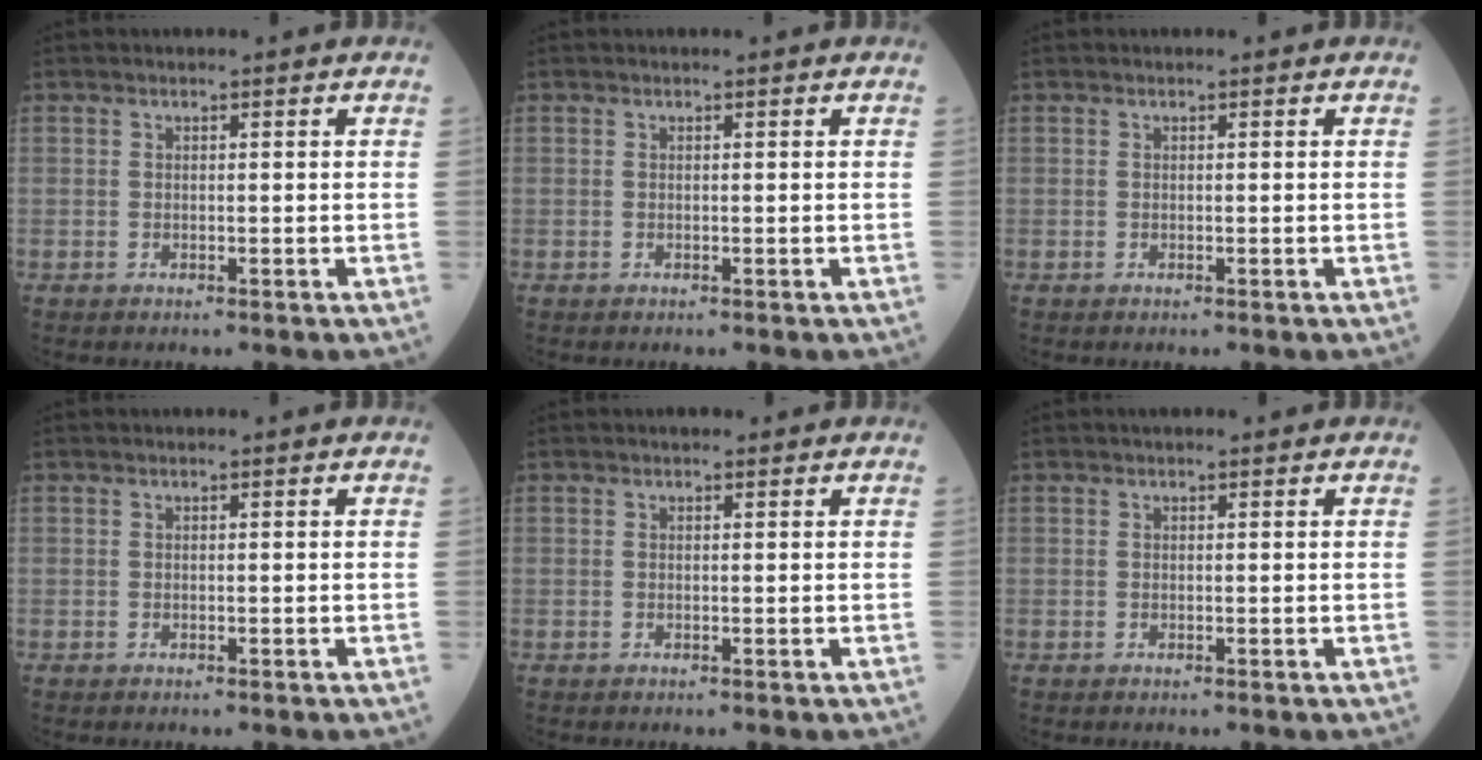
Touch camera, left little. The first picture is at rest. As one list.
[{"total": 0.0}, {"total": 0.0}, {"total": 0.0}, {"total": 0.7, "force": [0.5, 0.4, 0.3], "torque": [-0.009, 0.006, 0.005]}, {"total": 0.7, "force": [0.4, 0.3, 0.4], "torque": [-0.012, 0.009, 0.005]}]